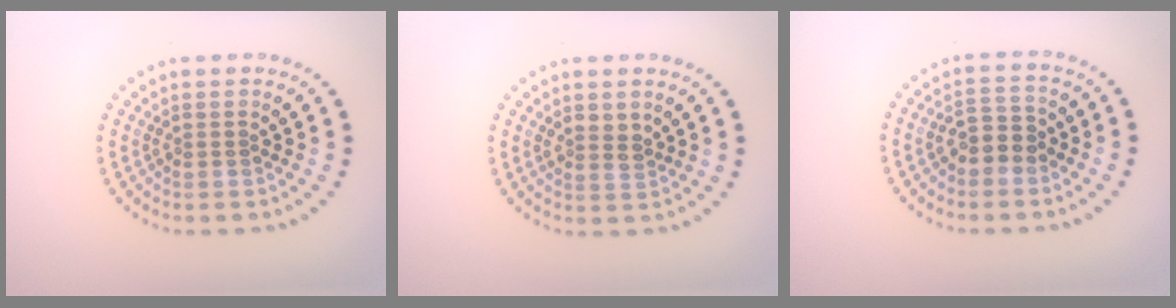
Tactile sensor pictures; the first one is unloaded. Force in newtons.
{"total": 1.4, "press": 1.2, "slide": 0.7}
{"total": 2.6, "press": 2.5, "slide": 0.8}